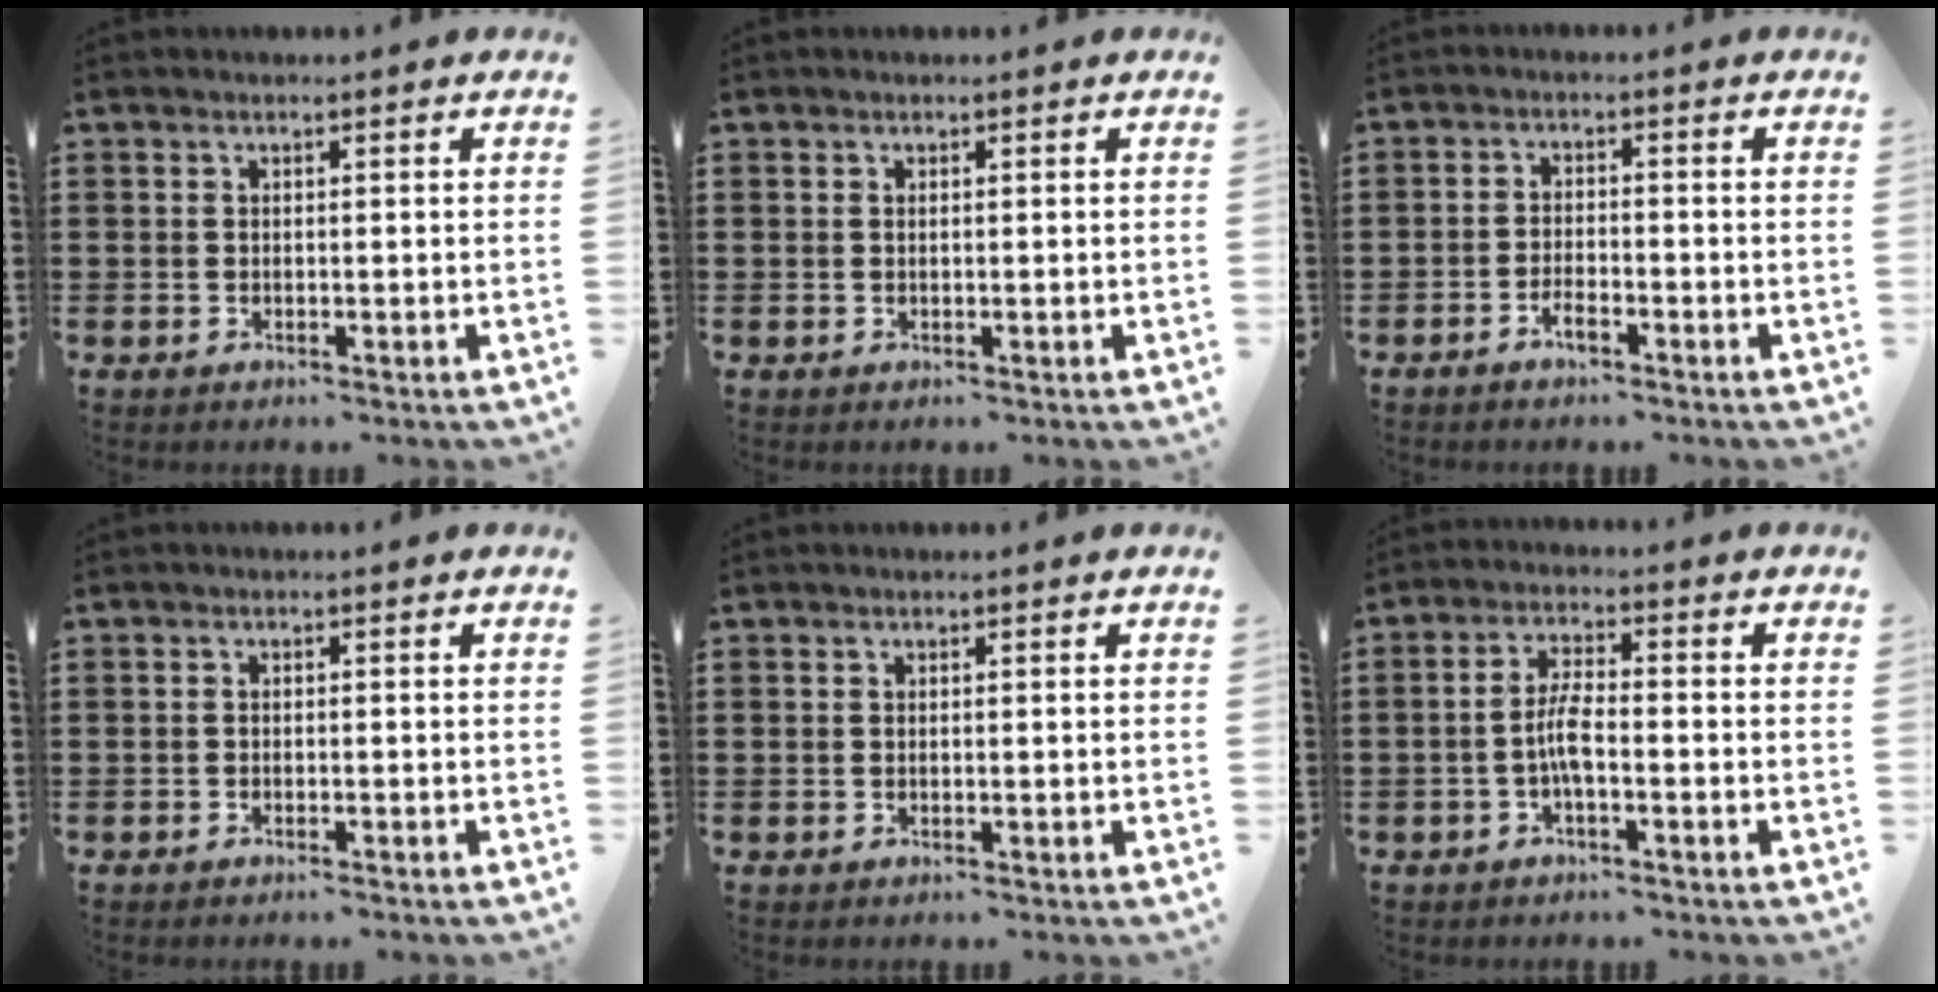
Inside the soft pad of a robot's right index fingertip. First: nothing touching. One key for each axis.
{"total": 0.0}
{"total": 2.2, "fx": -1.7, "fy": 0.7, "fz": 1.3, "tx": -0.026, "ty": 0.001, "tz": -0.031}
{"total": 0.7, "fx": -0.7, "fy": 0.0, "fz": 0.0, "tx": -0.003, "ty": -0.001, "tz": -0.014}
{"total": 0.0}
{"total": 4.4, "fx": -1.3, "fy": 1.2, "fz": 4.0, "tx": -0.094, "ty": -0.002, "tz": -0.030}